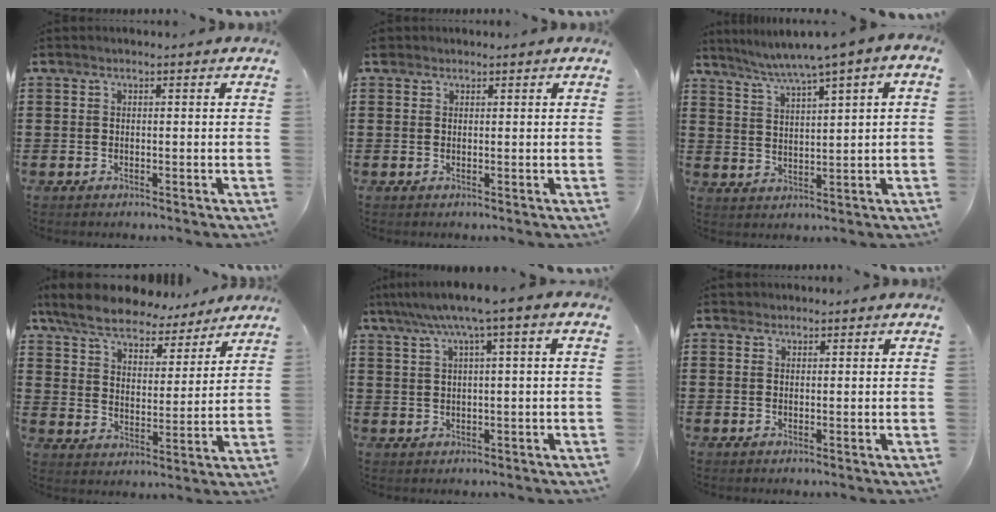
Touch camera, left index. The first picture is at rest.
{"total": 0.9, "force": [0.7, 0.6, 0.1], "torque": [-0.005, 0.004, 0.013]}
{"total": 4.2, "force": [3.1, -0.4, 2.8], "torque": [-0.065, -0.015, 0.046]}
{"total": 7.7, "force": [7.1, 1.8, 2.2], "torque": [-0.078, -0.036, 0.129]}
{"total": 4.6, "force": [1.9, -0.2, 4.2], "torque": [-0.084, -0.001, 0.028]}
{"total": 0.9, "force": [0.7, 0.5, 0.0], "torque": [-0.002, 0.003, 0.015]}